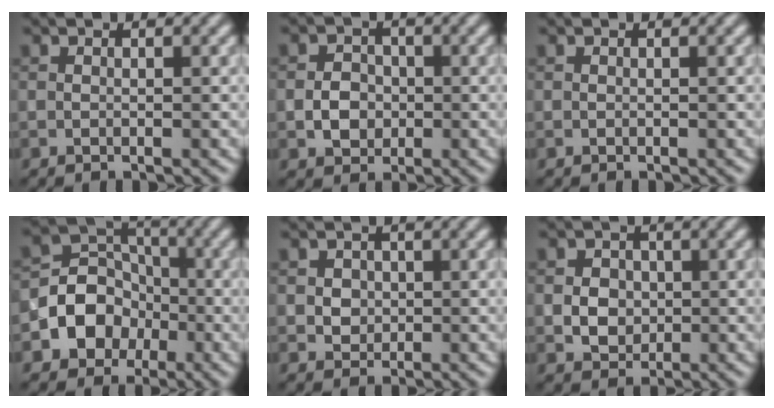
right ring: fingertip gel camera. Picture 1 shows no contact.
{"total": 2.6, "force": [-0.5, 2.2, 1.2], "torque": [-0.017, 0.001, -0.013]}
{"total": 0.0}
{"total": 6.2, "force": [-2.0, 5.4, 2.4], "torque": [-0.016, 0.004, -0.061]}
{"total": 1.9, "force": [0.3, 1.7, 0.8], "torque": [-0.009, 0.003, 0.010]}
{"total": 2.7, "force": [-0.2, 2.4, 1.3], "torque": [-0.016, -0.002, -0.007]}